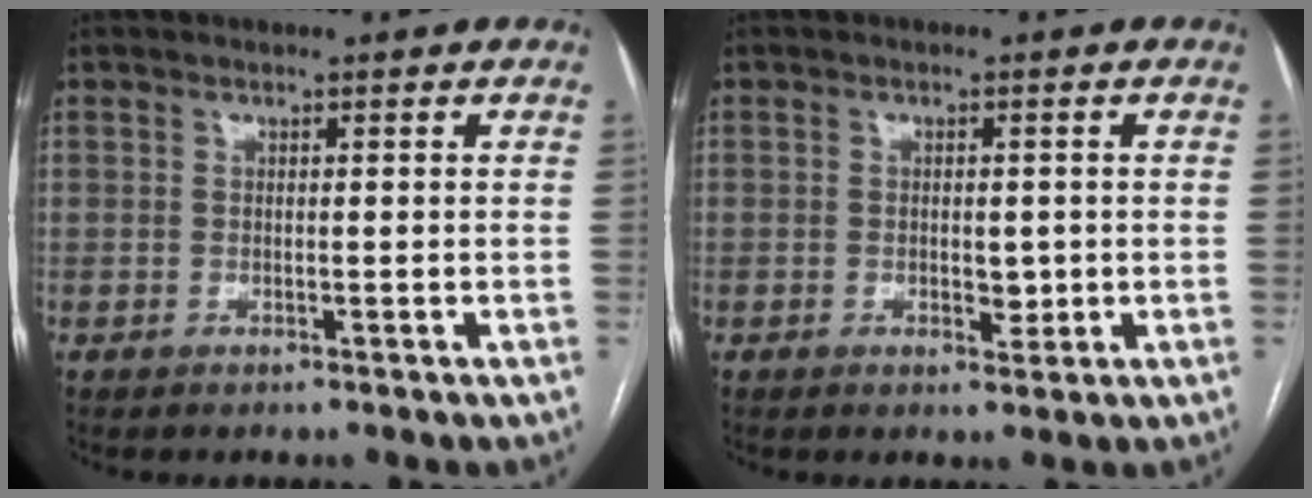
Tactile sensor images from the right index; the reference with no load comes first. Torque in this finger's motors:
{"motor_torque": [0.00, 0.03, -0.01, 0.00]}